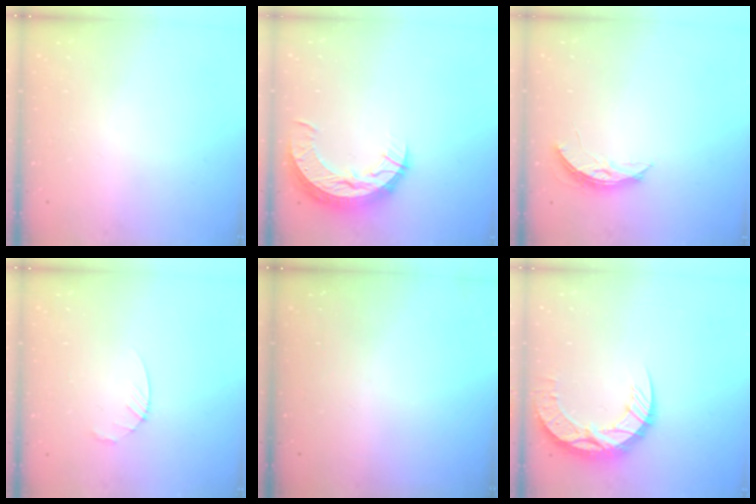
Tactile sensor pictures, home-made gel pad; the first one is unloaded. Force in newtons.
{"total": 12.2, "press": 12.2, "slide": 0.9}
{"total": 4.6, "press": 4.5, "slide": 0.4}
{"total": 3.7, "press": 3.7, "slide": 0.5}
{"total": 0.0}
{"total": 13.3, "press": 13.2, "slide": 1.0}